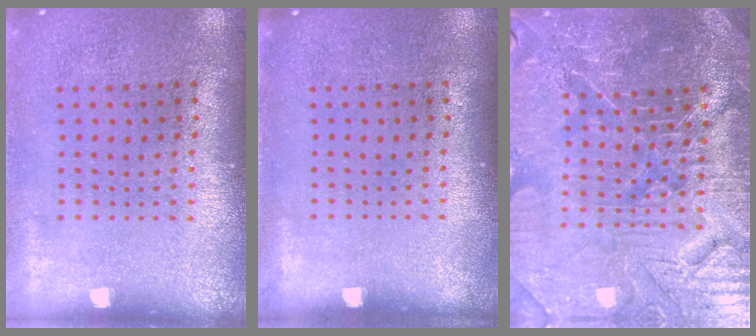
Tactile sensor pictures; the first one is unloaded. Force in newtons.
{"total": 0.0}
{"total": 5.5, "press": 5.1, "slide": 2.0}